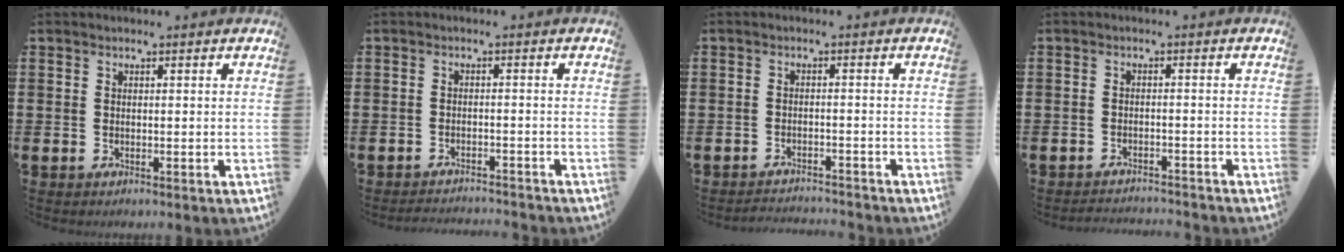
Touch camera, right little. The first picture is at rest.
{"total": 1.7, "force": [-1.7, -0.1, 0.0], "torque": [-0.003, 0.004, -0.036]}
{"total": 1.8, "force": [-1.8, -0.1, -0.1], "torque": [-0.002, 0.005, -0.038]}
{"total": 1.8, "force": [-1.8, -0.1, -0.1], "torque": [-0.003, 0.004, -0.037]}